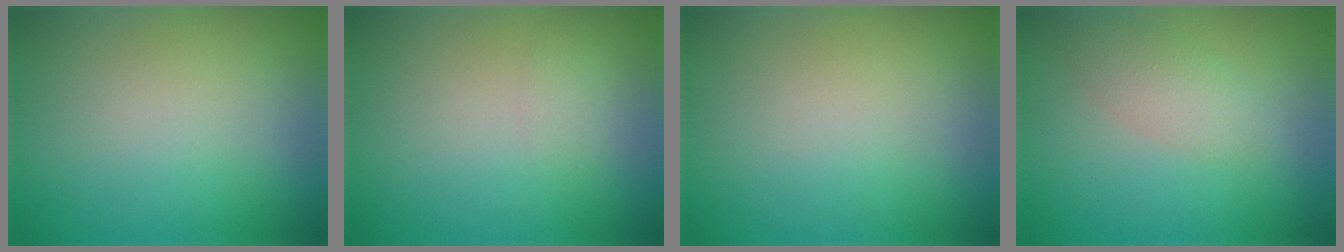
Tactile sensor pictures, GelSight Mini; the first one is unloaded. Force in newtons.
{"total": 0.9, "press": 0.9, "slide": 0.0}
{"total": 0.0}
{"total": 2.3, "press": 2.3, "slide": 0.1}